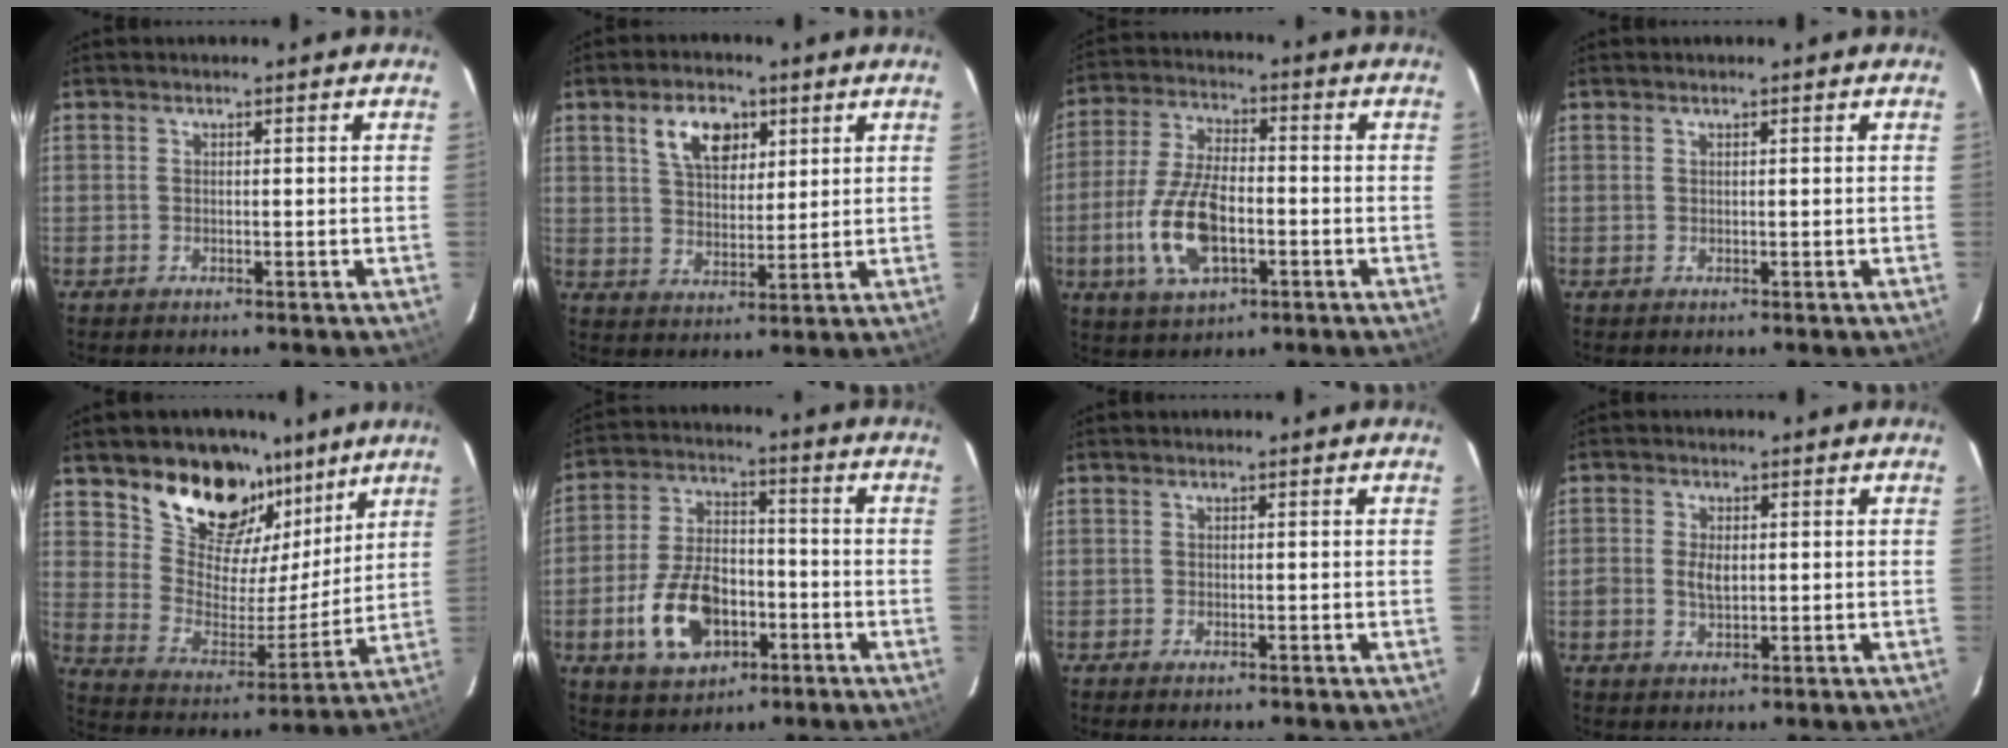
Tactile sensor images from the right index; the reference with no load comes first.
{"total": 8.6, "force": [4.2, 5.0, 5.6], "torque": [-0.099, 0.015, 0.077]}
{"total": 13.2, "force": [-3.7, 6.1, 11.1], "torque": [-0.237, -0.002, -0.066]}
{"total": 0.0}
{"total": 18.9, "force": [12.9, 11.1, 8.2], "torque": [-0.157, 0.009, 0.240]}
{"total": 13.7, "force": [-5.0, 8.2, 9.7], "torque": [-0.203, 0.009, -0.076]}
{"total": 0.6, "force": [-0.5, 0.3, 0.4], "torque": [-0.007, -0.002, -0.008]}
{"total": 3.4, "force": [0.0, 2.1, 2.6], "torque": [-0.052, 0.001, -0.001]}